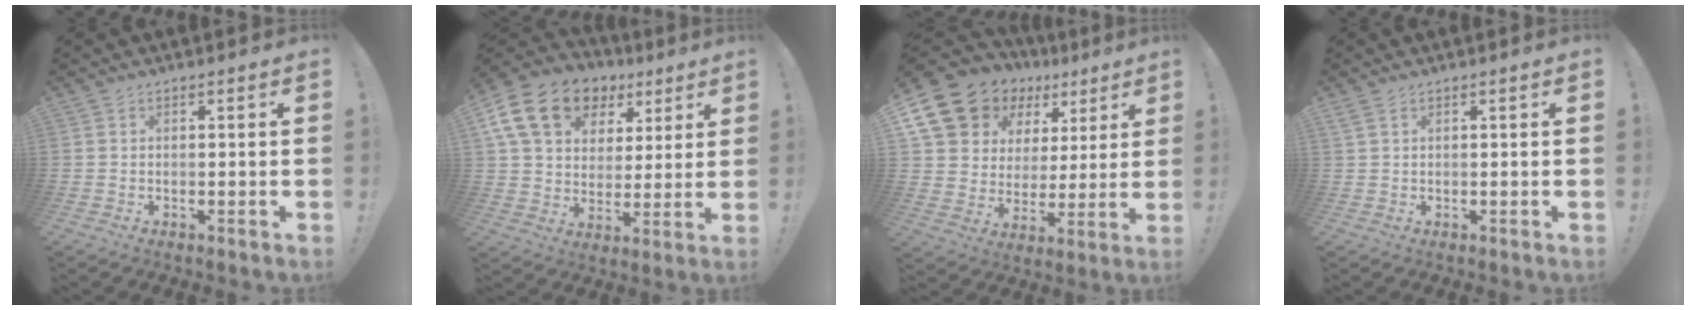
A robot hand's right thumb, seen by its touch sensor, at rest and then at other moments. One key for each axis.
{"total": 18.9, "fx": 9.1, "fy": 13.2, "fz": 10.0, "tx": -0.162, "ty": -0.035, "tz": 0.174}
{"total": 16.4, "fx": 10.7, "fy": 11.0, "fz": 5.9, "tx": -0.114, "ty": -0.066, "tz": 0.219}
{"total": 1.8, "fx": 1.0, "fy": 0.7, "fz": 1.4, "tx": -0.030, "ty": 0.003, "tz": 0.019}